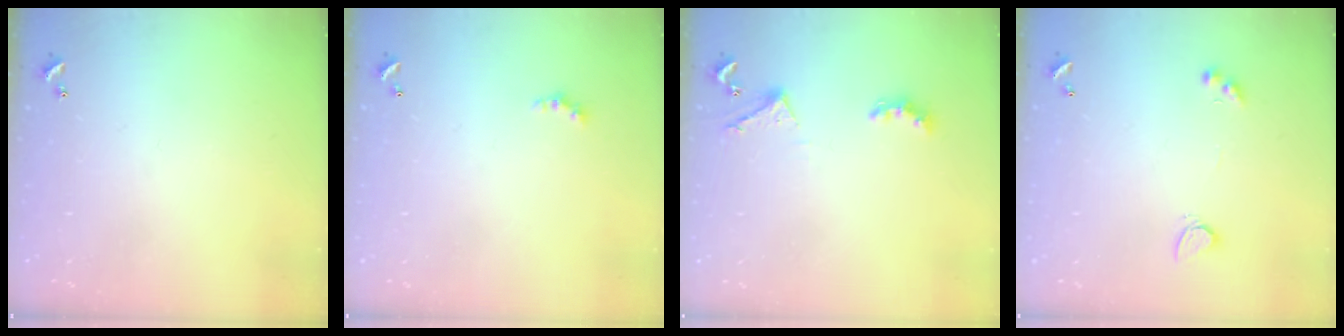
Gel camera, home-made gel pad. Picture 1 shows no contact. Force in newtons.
{"total": 1.7, "press": 1.6, "slide": 0.5}
{"total": 2.8, "press": 2.8, "slide": 0.6}
{"total": 4.1, "press": 3.7, "slide": 1.6}